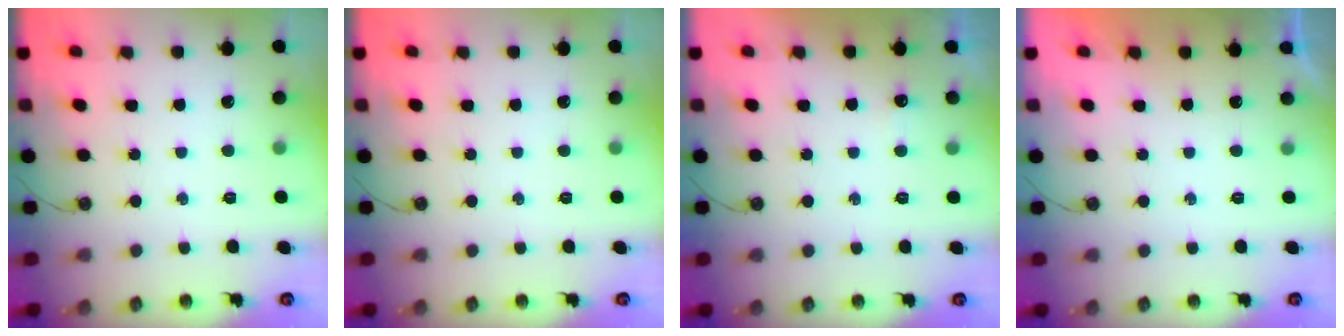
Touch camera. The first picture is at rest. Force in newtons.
{"total": 0.0}
{"total": 2.8, "press": 2.7, "slide": 0.4}
{"total": 0.0}